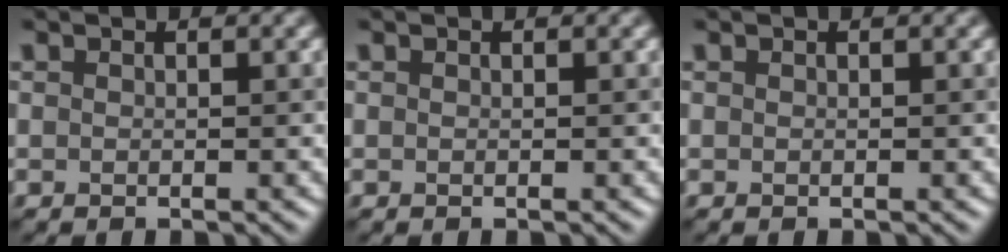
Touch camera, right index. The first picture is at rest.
{"total": 0.0}
{"total": 0.0}